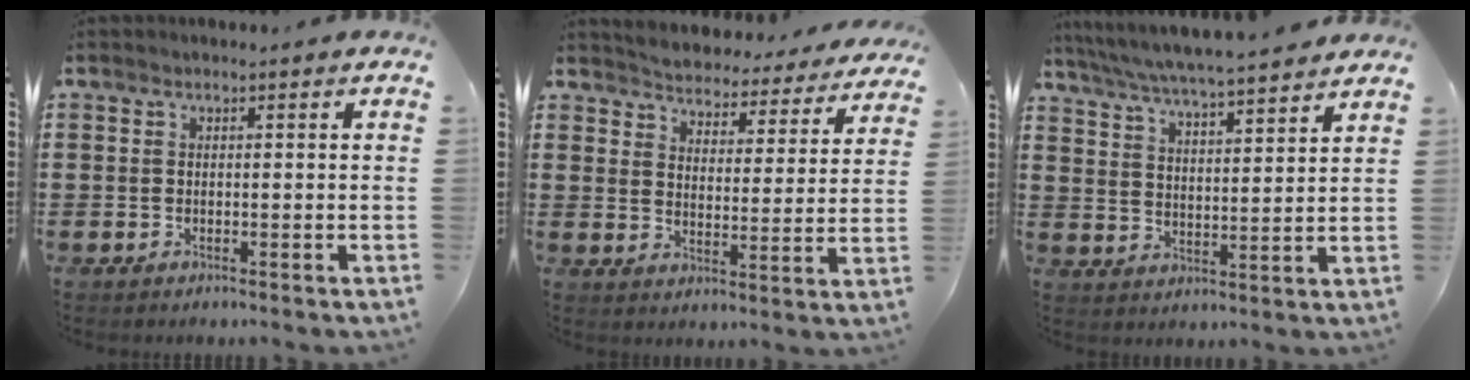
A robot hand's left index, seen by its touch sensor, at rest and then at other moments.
{"total": 4.0, "force": [4.0, -0.1, -0.3], "torque": [-0.021, -0.038, 0.064]}
{"total": 5.0, "force": [4.7, -0.4, 1.6], "torque": [-0.052, -0.033, 0.077]}